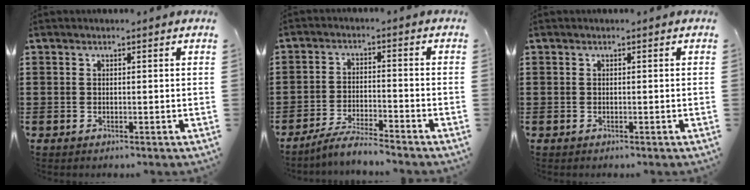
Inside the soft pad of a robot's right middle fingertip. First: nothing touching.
{"total": 4.4, "force": [-4.2, 0.1, 1.4], "torque": [-0.034, 0.000, -0.084]}
{"total": 0.0}